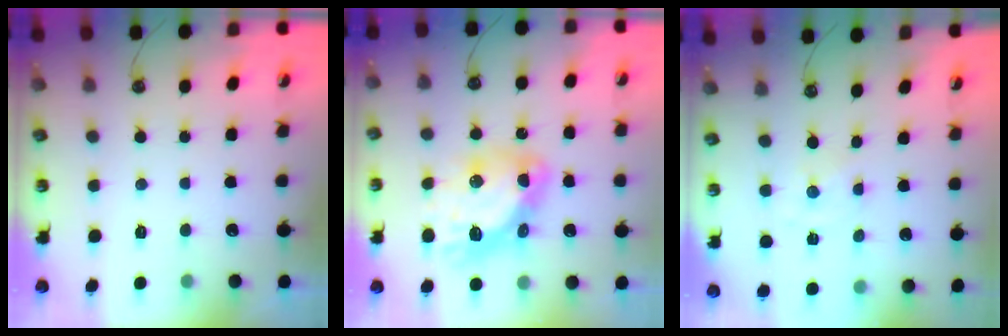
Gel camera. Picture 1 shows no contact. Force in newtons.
{"total": 15.6, "press": 15.5, "slide": 1.6}
{"total": 0.0}